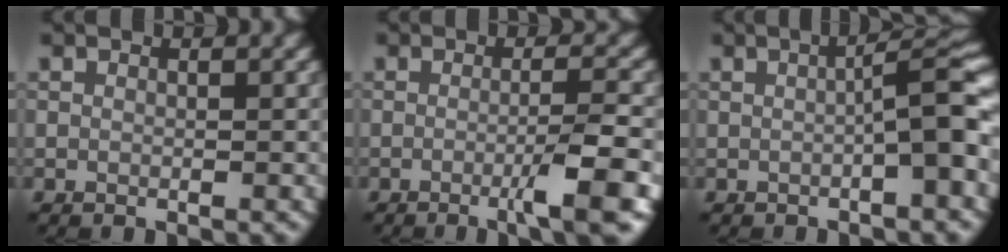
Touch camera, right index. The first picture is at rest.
{"total": 4.6, "force": [-1.7, 0.6, 4.2], "torque": [-0.060, 0.005, -0.037]}
{"total": 4.4, "force": [-1.0, 0.4, 4.3], "torque": [-0.063, 0.023, -0.018]}